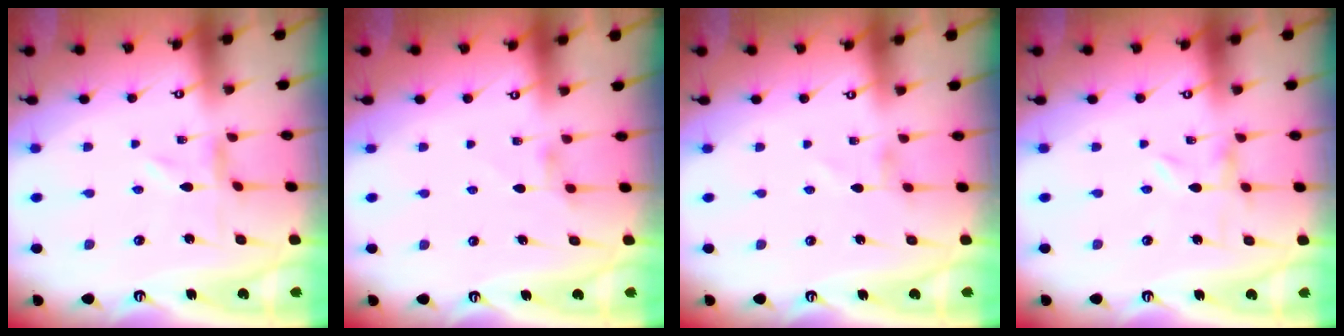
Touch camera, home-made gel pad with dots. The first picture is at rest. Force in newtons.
{"total": 2.0, "press": 2.0, "slide": 0.4}
{"total": 0.6, "press": 0.5, "slide": 0.3}
{"total": 0.0}